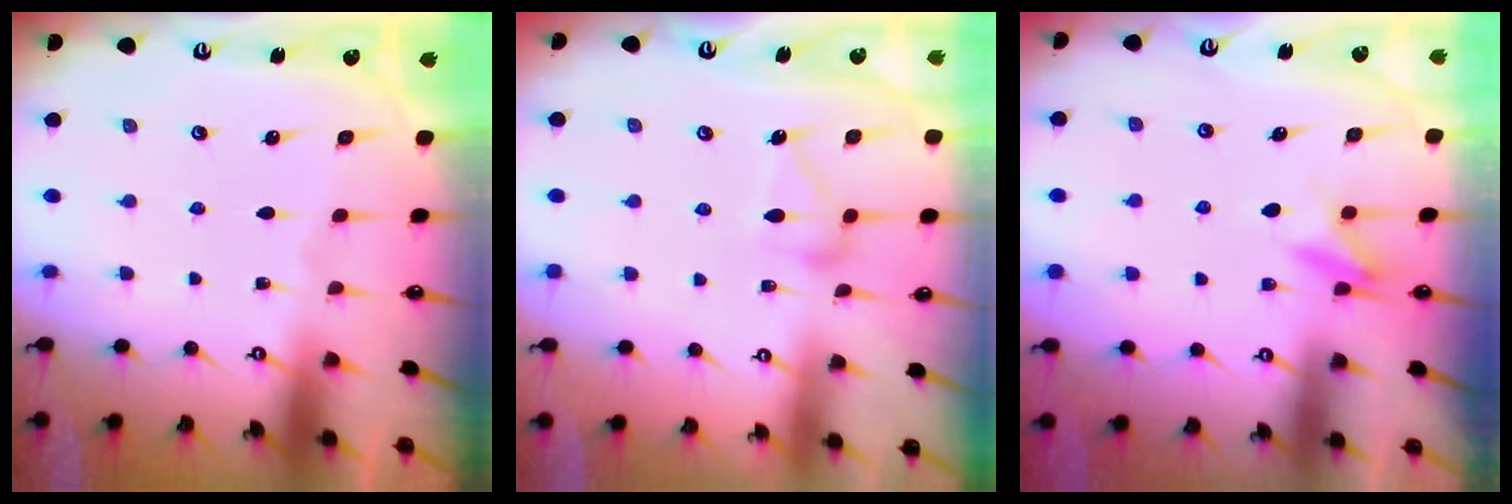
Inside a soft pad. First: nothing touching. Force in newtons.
{"total": 12.0, "press": 12.0, "slide": 0.5}
{"total": 8.2, "press": 8.0, "slide": 1.9}